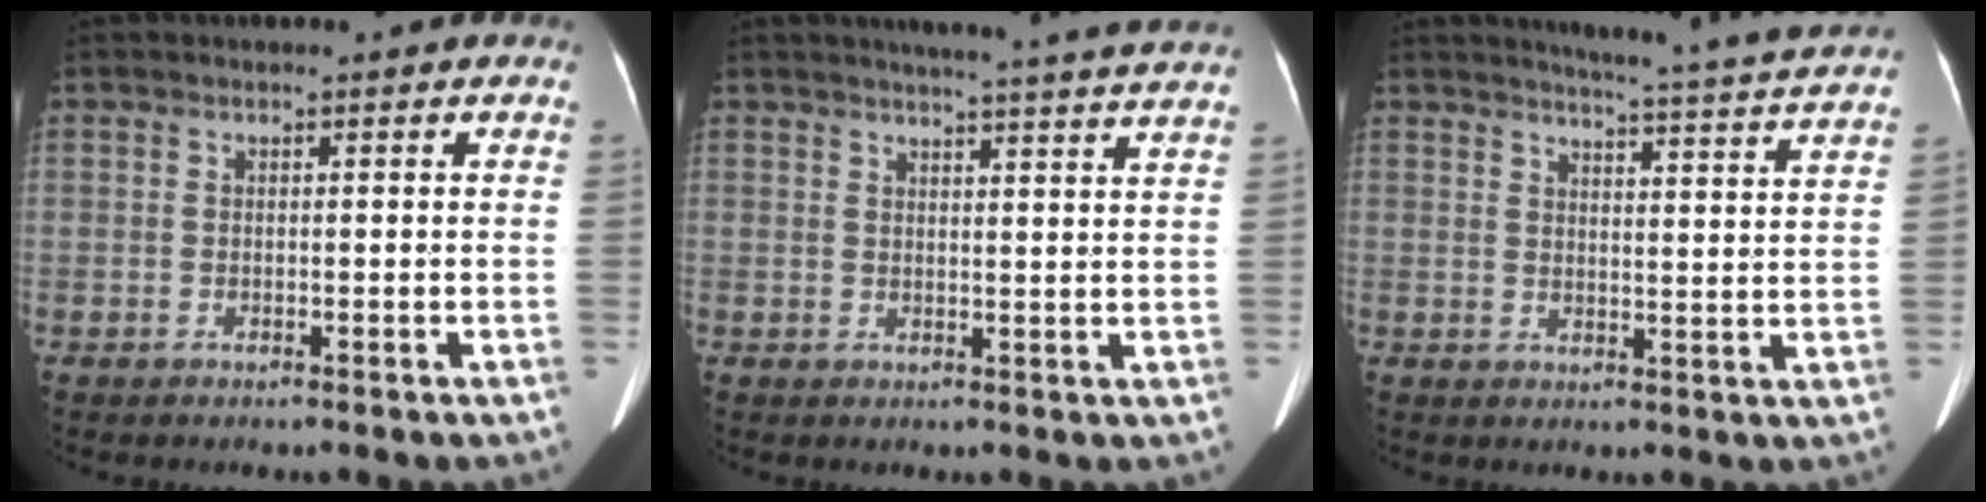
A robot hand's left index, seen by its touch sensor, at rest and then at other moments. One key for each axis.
{"total": 14.2, "fx": 13.1, "fy": -0.7, "fz": 5.6, "tx": -0.079, "ty": -0.023, "tz": 0.144}
{"total": 15.5, "fx": 14.7, "fy": -1.4, "fz": 4.7, "tx": -0.076, "ty": -0.056, "tz": 0.165}